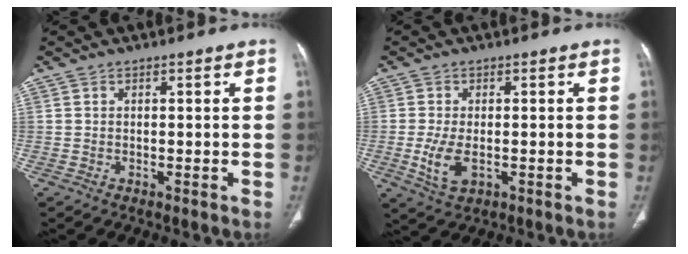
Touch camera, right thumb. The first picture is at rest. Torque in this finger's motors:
{"motor_torque": [-0.14, 0.32, 0.39, 0.54, 0.08]}